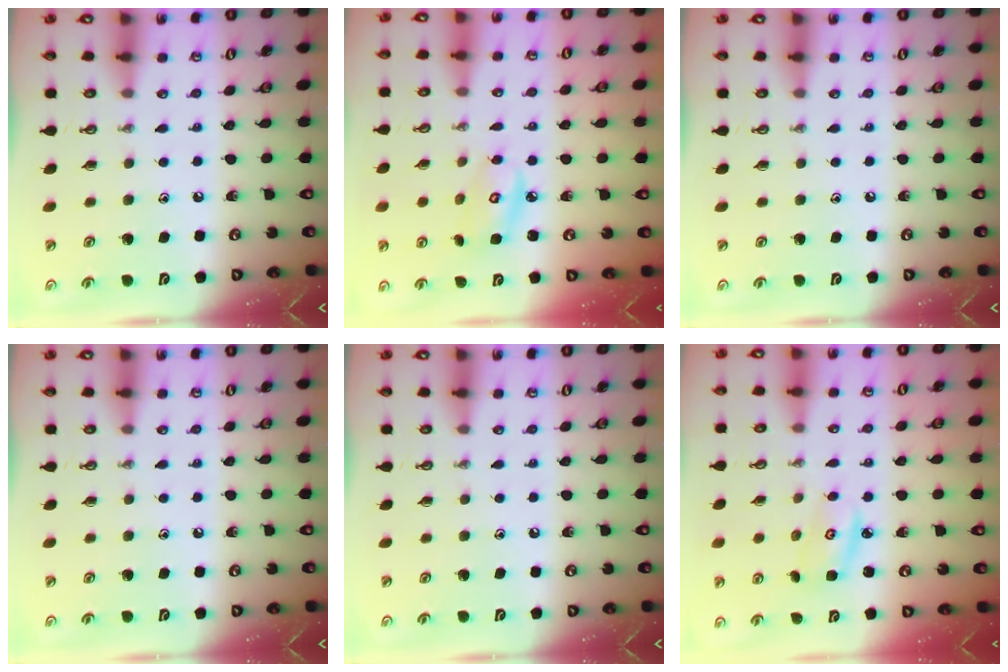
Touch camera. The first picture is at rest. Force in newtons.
{"total": 5.8, "press": 5.8, "slide": 0.4}
{"total": 0.0}
{"total": 0.0}
{"total": 0.0}
{"total": 3.3, "press": 3.2, "slide": 0.3}